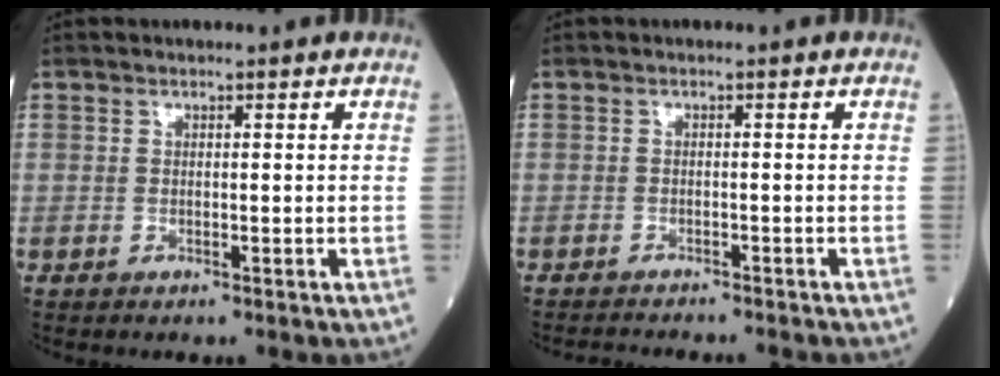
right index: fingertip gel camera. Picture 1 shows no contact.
{"total": 7.3, "force": [-6.9, 0.7, 2.3], "torque": [-0.026, -0.014, -0.092]}